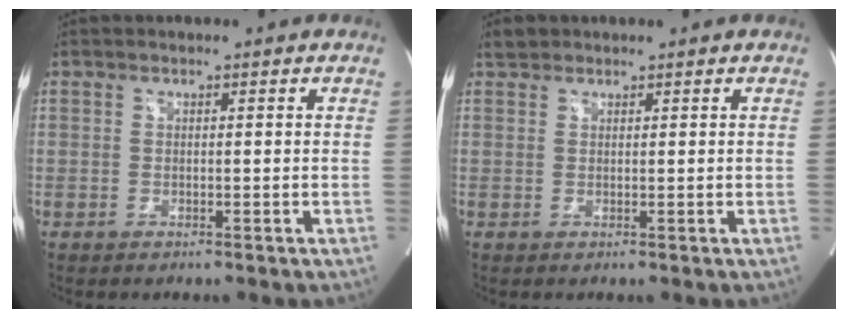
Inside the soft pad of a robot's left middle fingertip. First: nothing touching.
{"total": 1.4, "force": [1.2, 0.8, 0.1], "torque": [-0.003, 0.011, 0.020]}